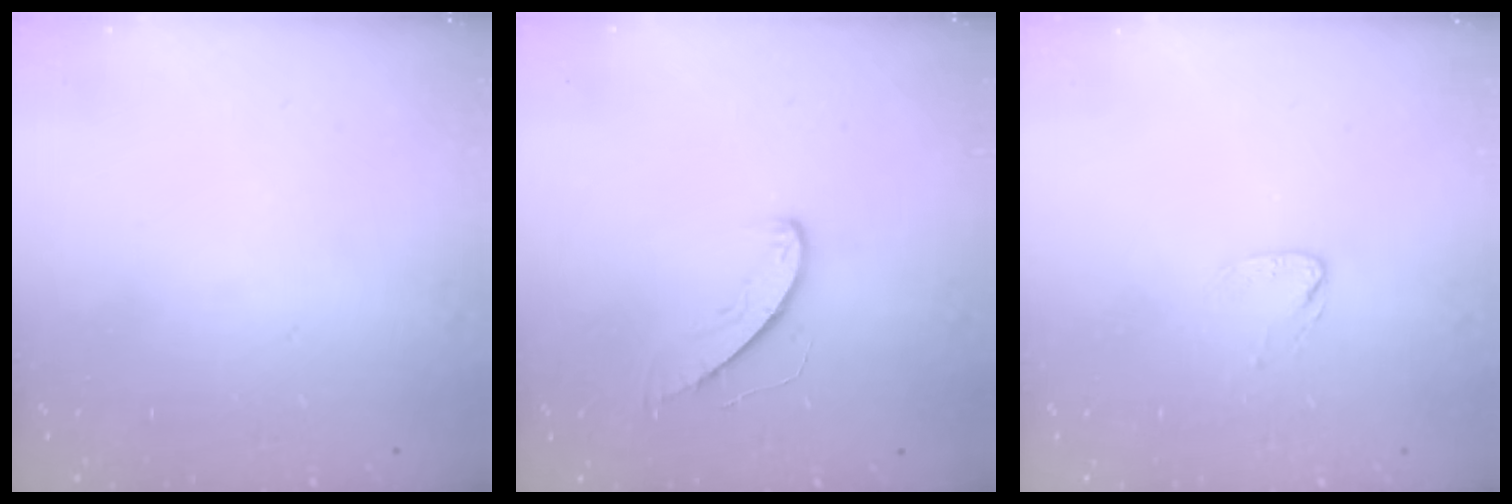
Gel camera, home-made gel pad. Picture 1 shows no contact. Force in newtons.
{"total": 5.0, "press": 5.0, "slide": 0.4}
{"total": 2.7, "press": 2.7, "slide": 0.2}